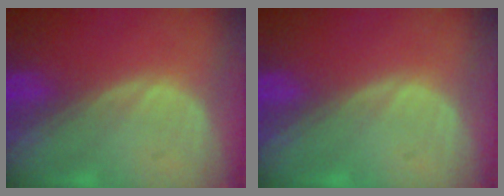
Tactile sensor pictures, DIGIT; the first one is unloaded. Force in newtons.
{"total": 0.0}